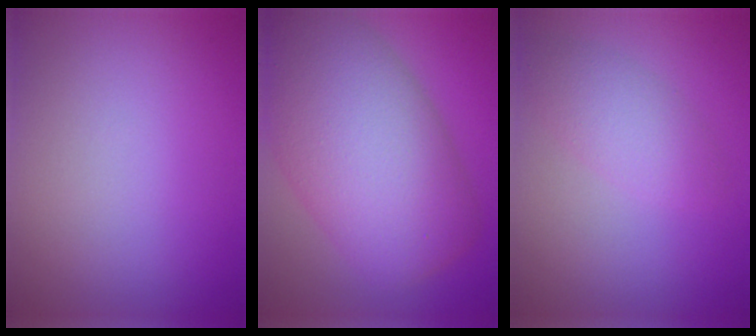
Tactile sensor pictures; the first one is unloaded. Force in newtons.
{"total": 12.9, "press": 12.9, "slide": 0.6}
{"total": 2.7, "press": 2.7, "slide": 0.0}